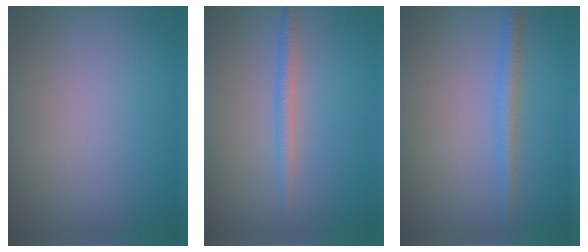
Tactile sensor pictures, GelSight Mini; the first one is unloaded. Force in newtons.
{"total": 1.7, "press": 1.7, "slide": 0.1}
{"total": 1.9, "press": 1.9, "slide": 0.0}